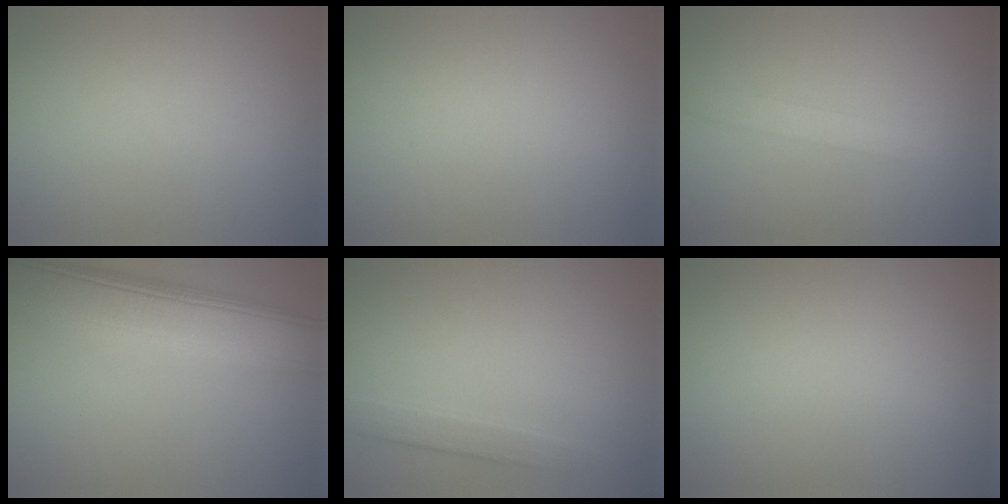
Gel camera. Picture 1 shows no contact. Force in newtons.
{"total": 0.0}
{"total": 1.6, "press": 1.6, "slide": 0.1}
{"total": 9.6, "press": 9.6, "slide": 0.8}
{"total": 1.5, "press": 1.5, "slide": 0.0}
{"total": 0.0}